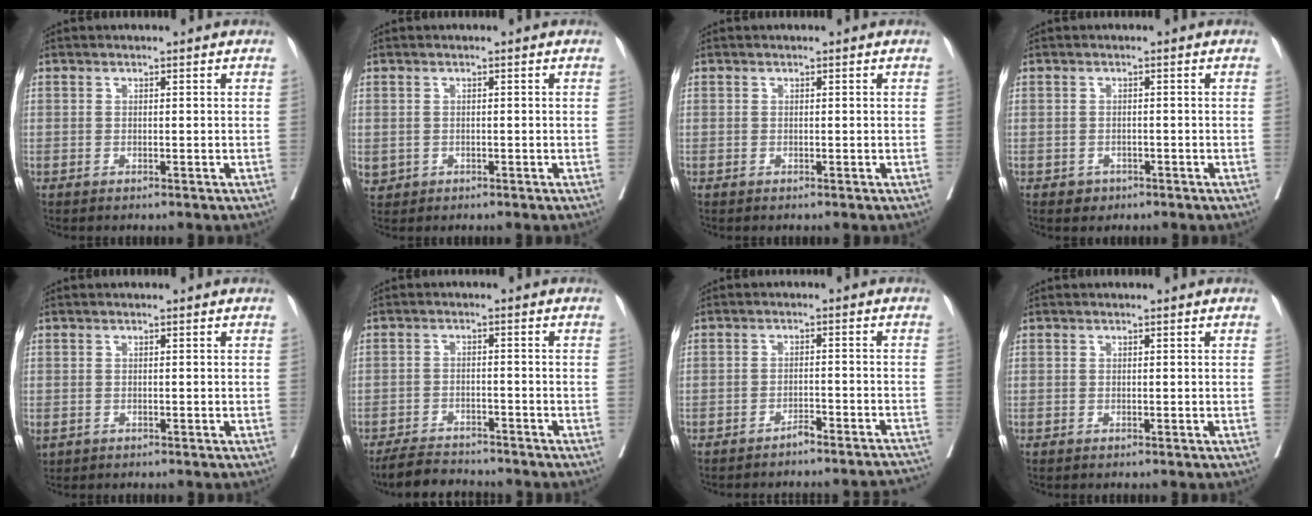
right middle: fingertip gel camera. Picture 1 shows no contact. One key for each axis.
{"total": 1.5, "fx": -0.1, "fy": 1.5, "fz": 0.4, "tx": -0.008, "ty": 0.002, "tz": 0.008}
{"total": 0.0}
{"total": 1.4, "fx": -0.8, "fy": 1.2, "fz": 0.2, "tx": -0.003, "ty": 0.004, "tz": -0.008}
{"total": 1.4, "fx": -0.5, "fy": 1.2, "fz": 0.5, "tx": -0.015, "ty": -0.001, "tz": -0.001}
{"total": 6.1, "fx": -5.7, "fy": 1.3, "fz": 1.5, "tx": -0.027, "ty": -0.016, "tz": -0.095}
{"total": 7.8, "fx": -7.6, "fy": 0.7, "fz": 1.7, "tx": 0.004, "ty": 0.011, "tz": -0.091}
{"total": 0.0}